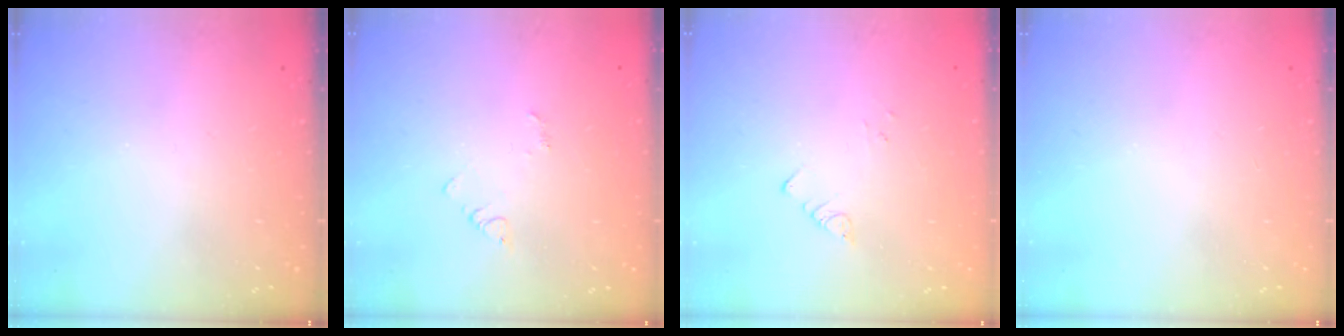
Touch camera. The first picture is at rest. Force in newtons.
{"total": 2.9, "press": 2.9, "slide": 0.3}
{"total": 1.8, "press": 1.8, "slide": 0.2}
{"total": 0.0}